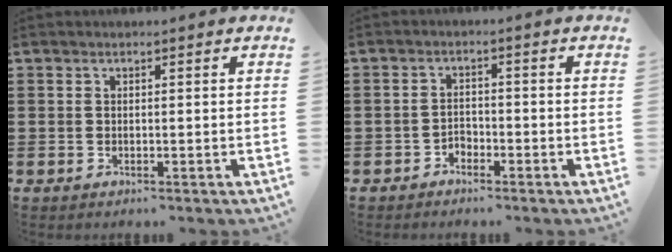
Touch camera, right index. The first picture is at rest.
{"total": 1.9, "force": [-1.7, 1.0, 0.1], "torque": [-0.009, 0.003, -0.037]}